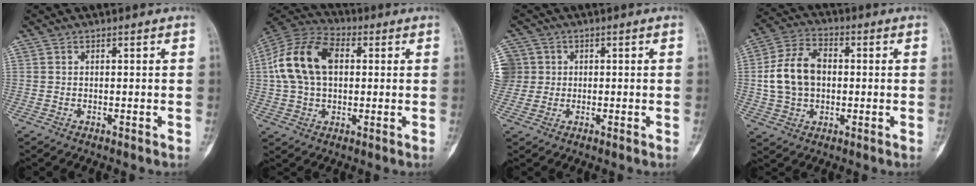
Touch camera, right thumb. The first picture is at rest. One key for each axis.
{"total": 15.8, "fx": 2.4, "fy": 10.3, "fz": 11.7, "tx": -0.220, "ty": 0.027, "tz": 0.037}
{"total": 7.0, "fx": 0.9, "fy": 6.9, "fz": 1.1, "tx": -0.015, "ty": 0.025, "tz": 0.019}
{"total": 12.0, "fx": 0.3, "fy": 8.6, "fz": 8.5, "tx": -0.150, "ty": 0.021, "tz": 0.004}